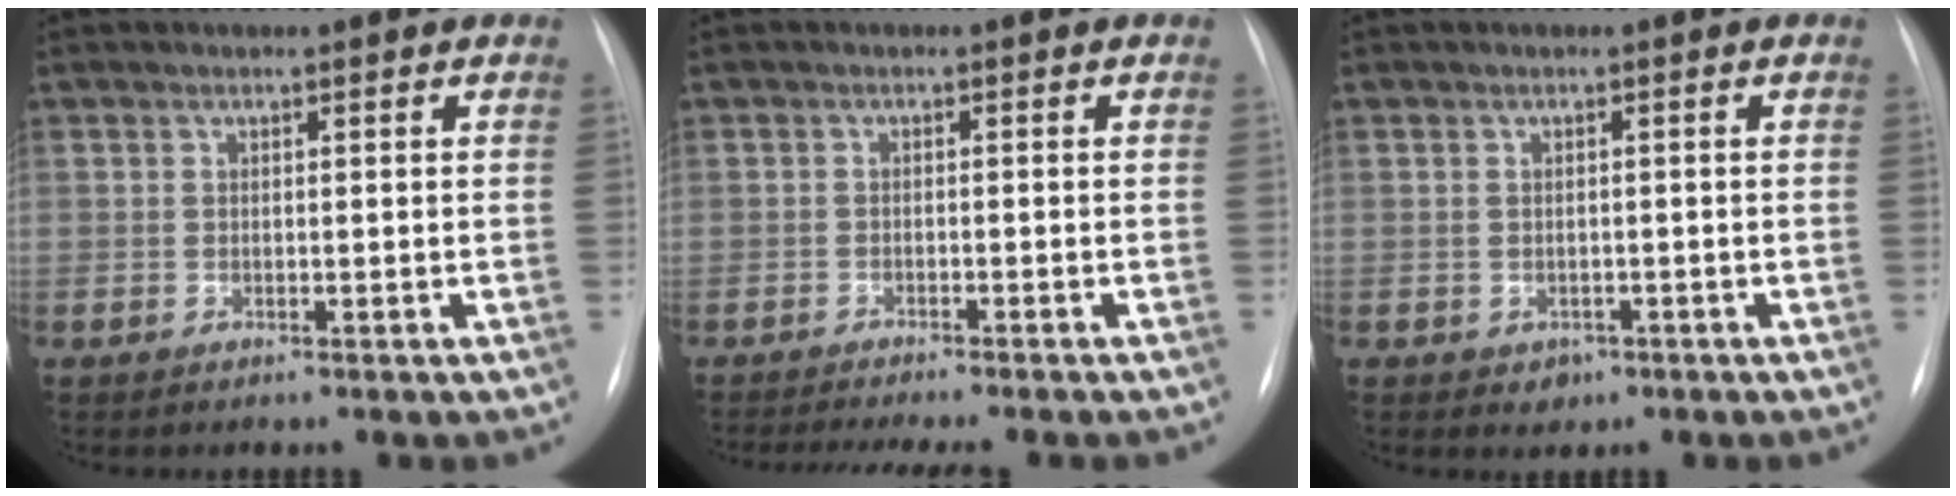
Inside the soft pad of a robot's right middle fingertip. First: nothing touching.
{"total": 9.9, "force": [-8.7, 0.5, 4.7], "torque": [-0.053, -0.013, -0.120]}
{"total": 1.8, "force": [-0.8, 1.5, 0.6], "torque": [-0.005, 0.004, -0.004]}